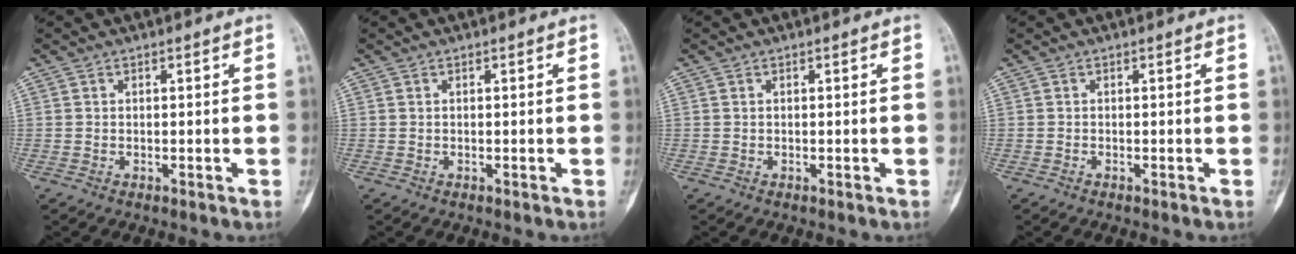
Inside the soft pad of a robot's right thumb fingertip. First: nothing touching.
{"total": 0.0}
{"total": 0.0}
{"total": 0.0}